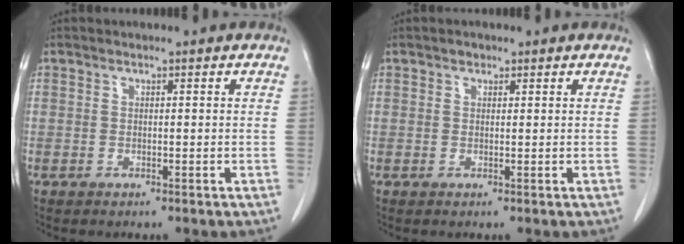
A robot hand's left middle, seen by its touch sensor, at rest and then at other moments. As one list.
[{"total": 0.8, "force": [0.5, 0.5, 0.2], "torque": [-0.002, -0.002, 0.006]}]